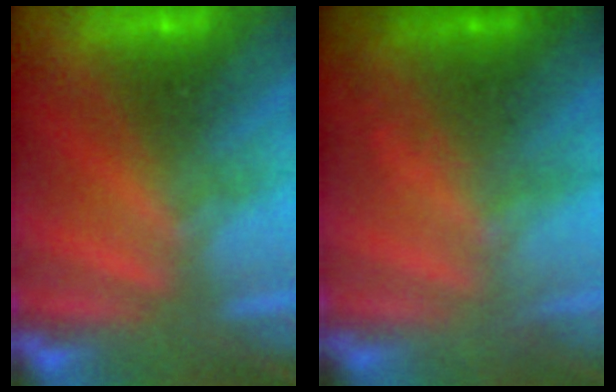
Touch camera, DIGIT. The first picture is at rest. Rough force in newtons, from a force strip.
{"total": 1.8}